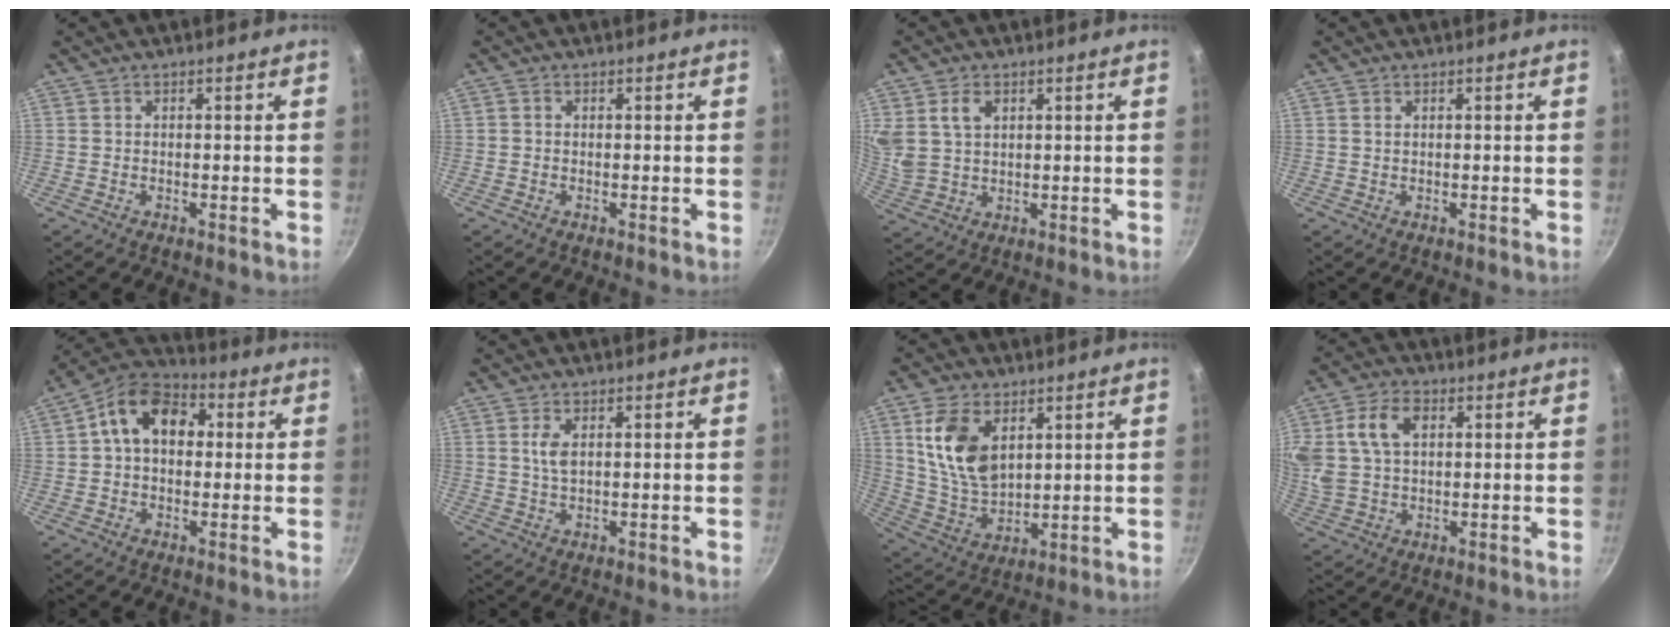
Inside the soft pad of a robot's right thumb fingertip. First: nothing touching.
{"total": 0.5, "force": [0.0, 0.5, 0.2], "torque": [-0.004, 0.003, -0.002]}
{"total": 6.8, "force": [2.7, 4.7, 4.2], "torque": [-0.072, -0.010, 0.061]}
{"total": 0.5, "force": [0.3, 0.3, 0.3], "torque": [-0.006, 0.001, 0.005]}
{"total": 12.2, "force": [2.0, 8.7, 8.3], "torque": [-0.100, 0.027, 0.012]}
{"total": 3.0, "force": [0.8, 1.5, 2.5], "torque": [-0.047, -0.004, 0.017]}
{"total": 13.3, "force": [4.7, 8.2, 9.4], "torque": [-0.163, -0.029, 0.103]}
{"total": 13.6, "force": [3.5, 9.3, 9.3], "torque": [-0.195, 0.016, 0.064]}